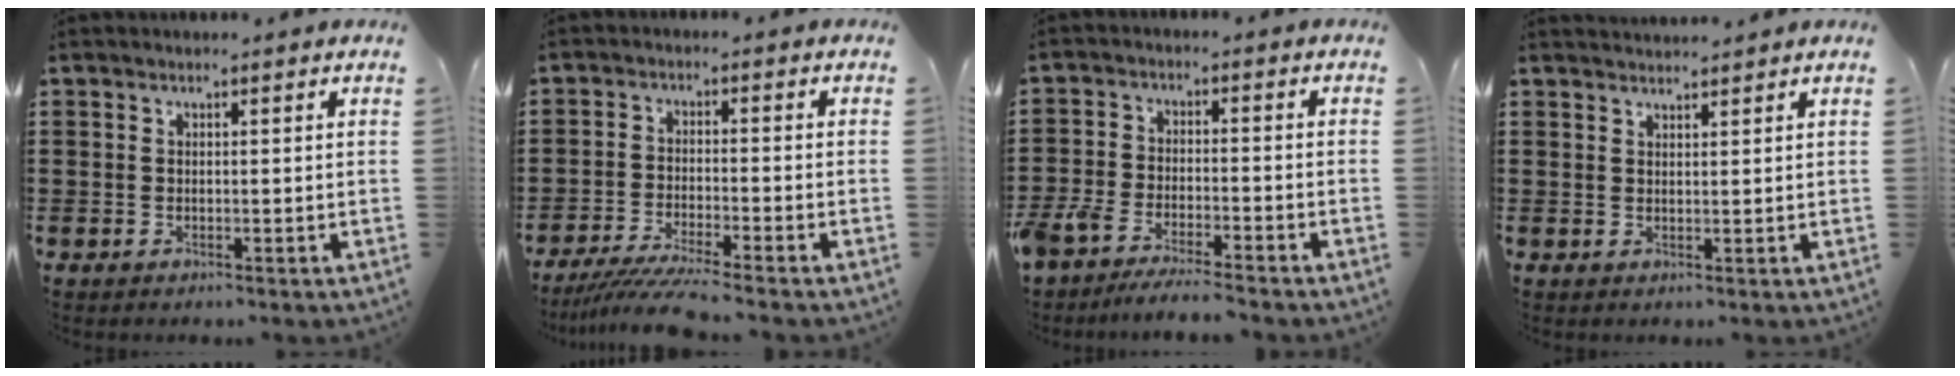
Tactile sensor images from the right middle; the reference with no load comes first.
{"total": 5.2, "force": [-4.7, -0.4, 2.1], "torque": [-0.048, -0.021, -0.089]}
{"total": 5.6, "force": [-5.3, 0.8, 1.7], "torque": [-0.053, -0.006, -0.111]}
{"total": 1.7, "force": [1.7, 0.1, 0.0], "torque": [-0.003, 0.003, 0.032]}